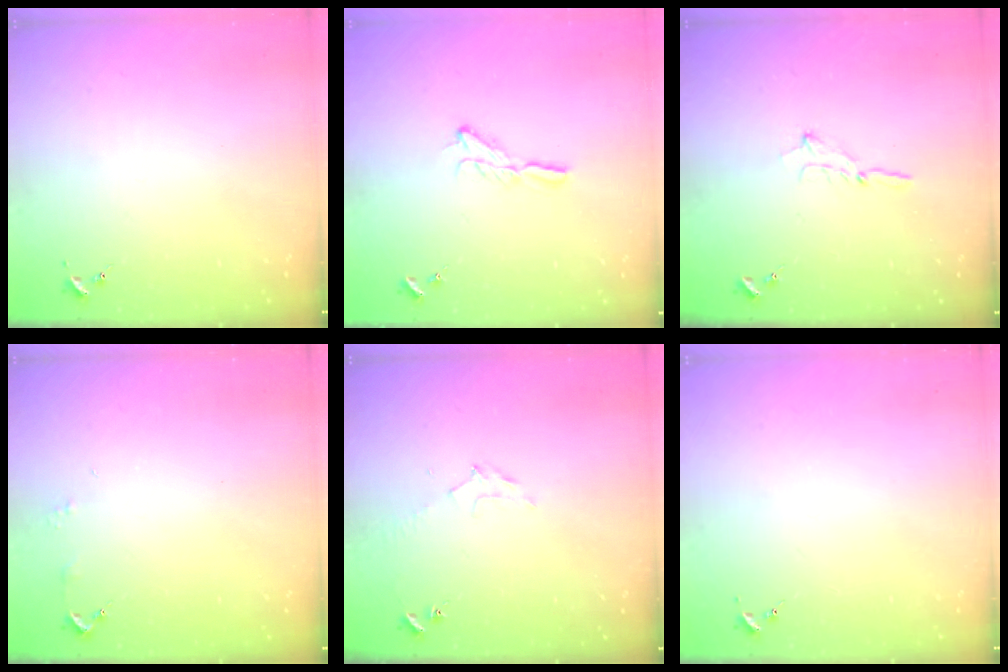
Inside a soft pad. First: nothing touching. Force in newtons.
{"total": 6.4, "press": 6.4, "slide": 0.4}
{"total": 2.5, "press": 2.5, "slide": 0.2}
{"total": 2.9, "press": 2.8, "slide": 0.3}
{"total": 6.6, "press": 6.6, "slide": 0.8}
{"total": 0.0}